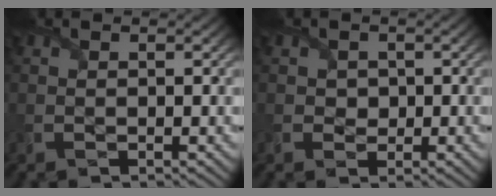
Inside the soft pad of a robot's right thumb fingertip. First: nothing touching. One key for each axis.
{"total": 1.5, "fx": 0.2, "fy": 1.5, "fz": 0.4, "tx": -0.012, "ty": -0.004, "tz": -0.002}